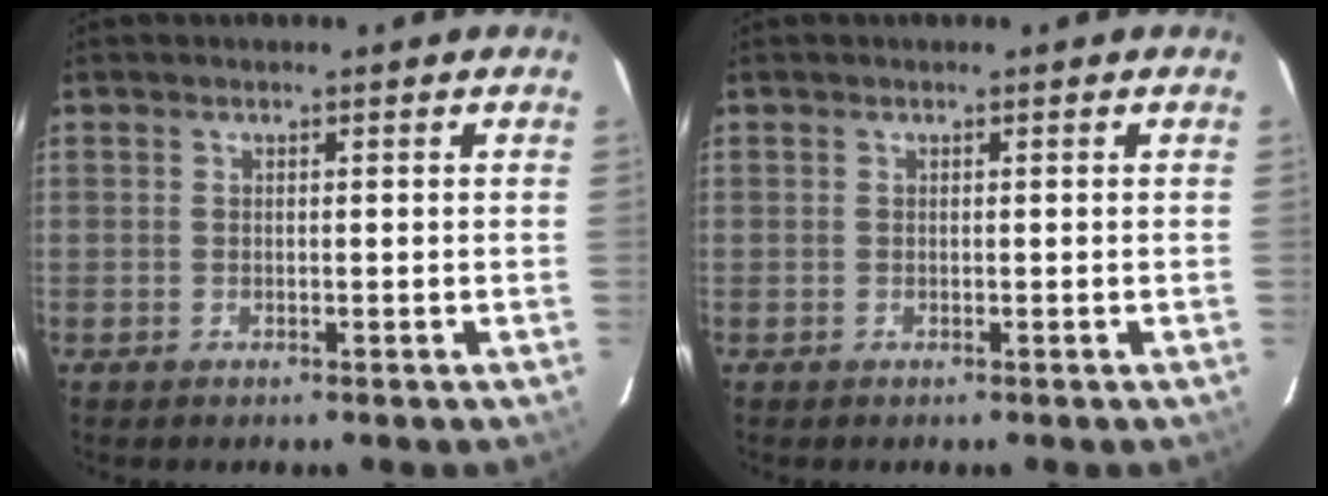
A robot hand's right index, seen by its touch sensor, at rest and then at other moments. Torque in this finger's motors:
{"motor_torque": [0.23, -0.09, 0.04, 0.01]}